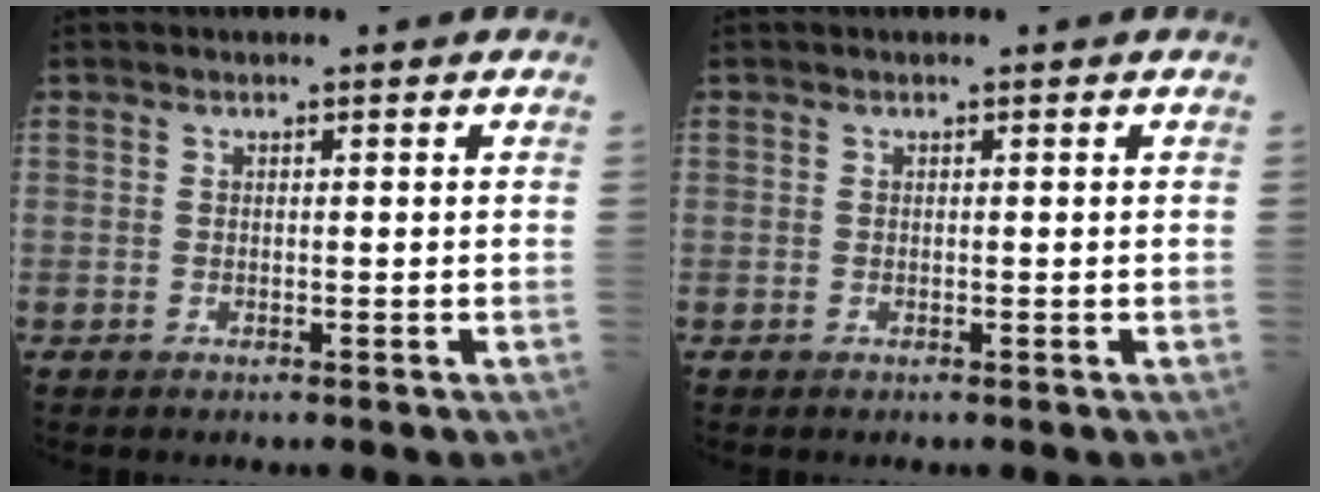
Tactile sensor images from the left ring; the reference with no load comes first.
{"total": 0.0}